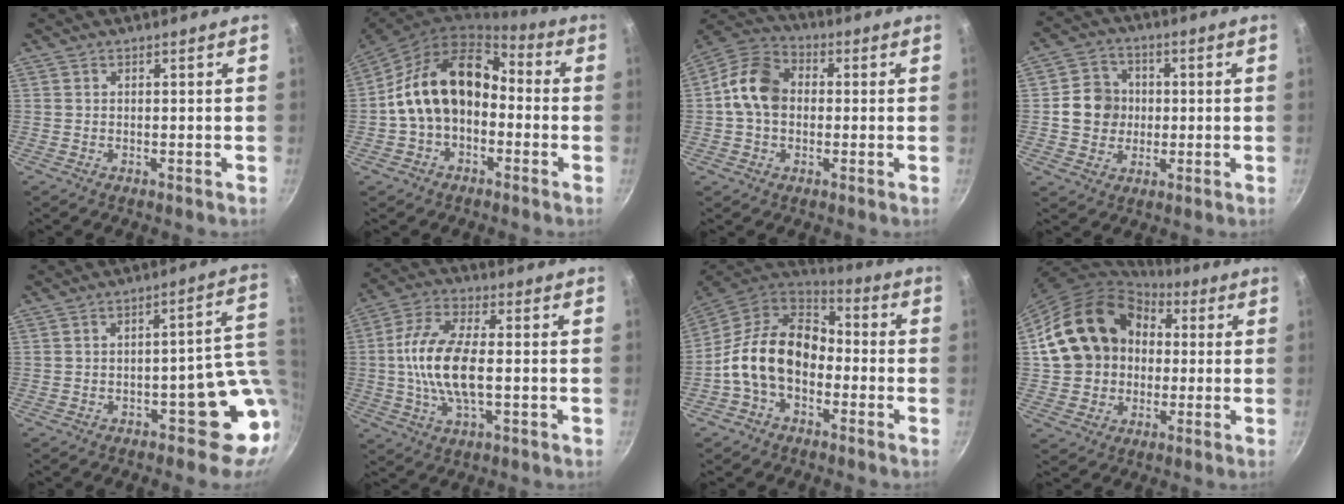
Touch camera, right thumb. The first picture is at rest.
{"total": 16.1, "force": [-1.2, 11.4, 11.4], "torque": [-0.175, 0.059, -0.032]}
{"total": 11.3, "force": [0.2, 8.6, 7.2], "torque": [-0.107, 0.025, -0.014]}
{"total": 8.7, "force": [0.2, 7.9, 3.5], "torque": [-0.025, 0.014, -0.005]}
{"total": 10.9, "force": [-1.3, 6.2, 8.9], "torque": [-0.038, 0.022, -0.010]}
{"total": 13.5, "force": [-0.4, 6.1, 12.1], "torque": [-0.236, 0.016, -0.020]}
{"total": 16.4, "force": [-2.6, 11.6, 11.3], "torque": [-0.169, 0.045, -0.065]}
{"total": 18.8, "force": [3.1, 15.5, 10.0], "torque": [-0.154, 0.037, 0.059]}